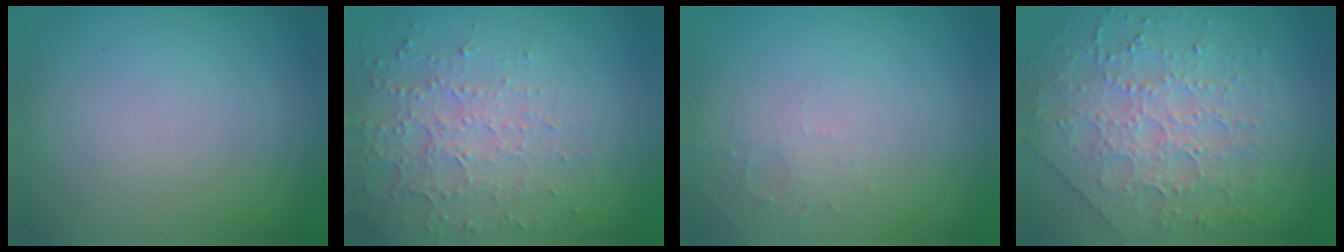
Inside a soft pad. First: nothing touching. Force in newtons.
{"total": 4.6, "press": 3.3, "slide": 3.2}
{"total": 1.6, "press": 1.5, "slide": 0.4}
{"total": 4.5, "press": 4.3, "slide": 1.0}